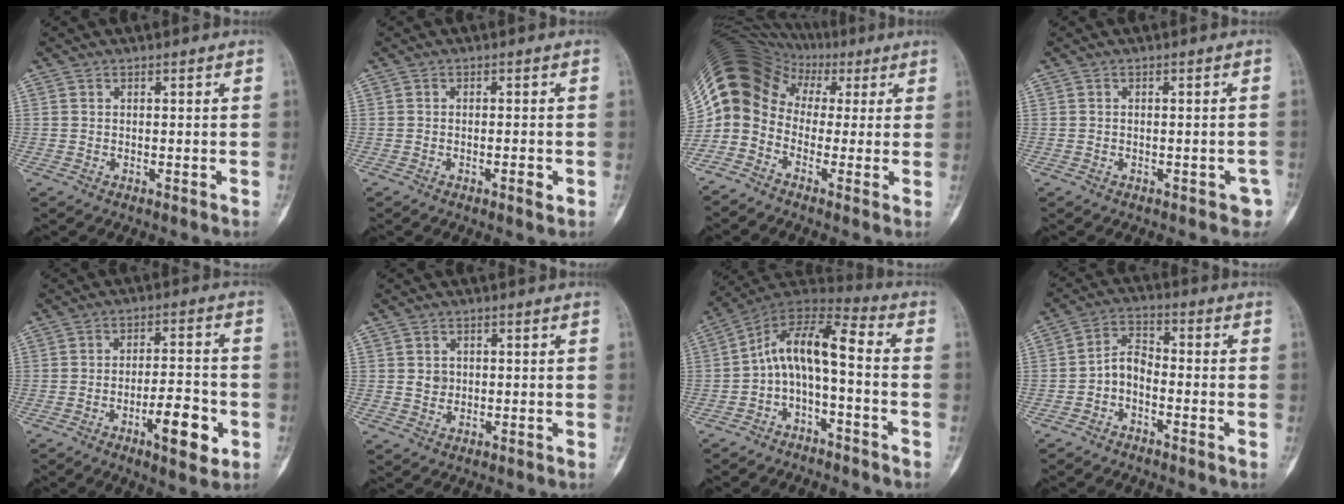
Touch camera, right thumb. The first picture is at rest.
{"total": 2.1, "force": [-0.8, 0.6, 1.8], "torque": [-0.031, 0.000, -0.012]}
{"total": 12.5, "force": [-0.3, 10.8, 6.4], "torque": [-0.109, 0.063, -0.017]}
{"total": 2.6, "force": [-1.5, 1.4, 1.6], "torque": [-0.008, 0.012, -0.015]}
{"total": 10.0, "force": [-4.0, 3.4, 8.6], "torque": [-0.122, 0.020, -0.060]}
{"total": 2.2, "force": [0.4, 1.9, 1.0], "torque": [-0.008, 0.000, 0.011]}
{"total": 11.3, "force": [-3.0, 4.5, 10.0], "torque": [-0.178, 0.093, -0.061]}
{"total": 4.9, "force": [-2.2, 2.8, 3.3], "torque": [-0.056, 0.032, -0.052]}